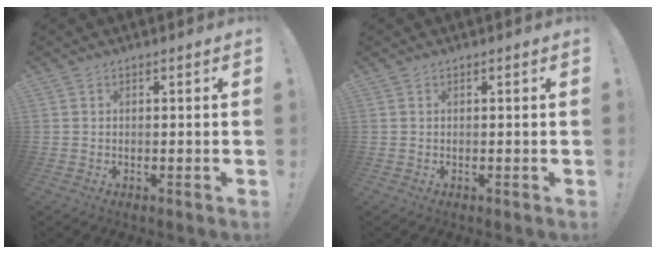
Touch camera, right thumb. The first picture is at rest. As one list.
[{"total": 0.0}]